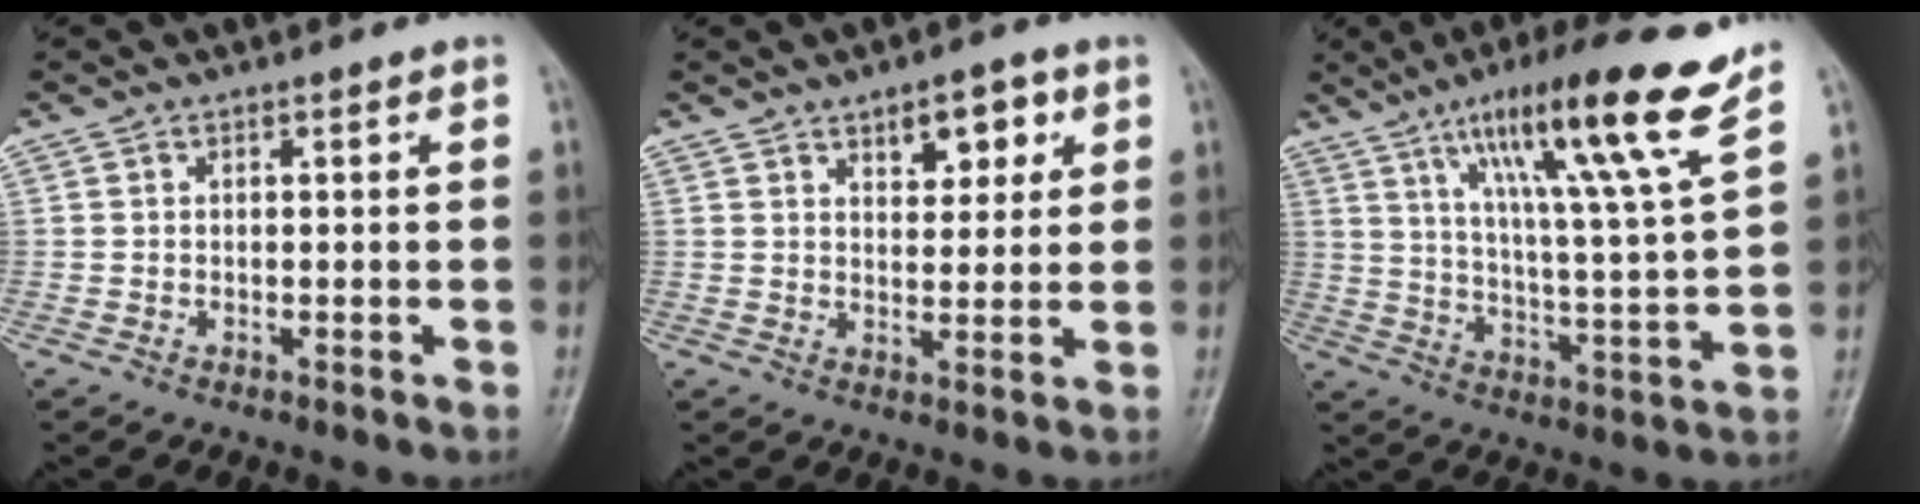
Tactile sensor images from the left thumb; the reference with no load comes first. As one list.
[{"total": 6.7, "force": [3.3, 3.5, 4.6], "torque": [-0.037, -0.015, 0.046]}, {"total": 17.9, "force": [10.9, 0.4, 14.2], "torque": [-0.225, -0.050, 0.175]}]